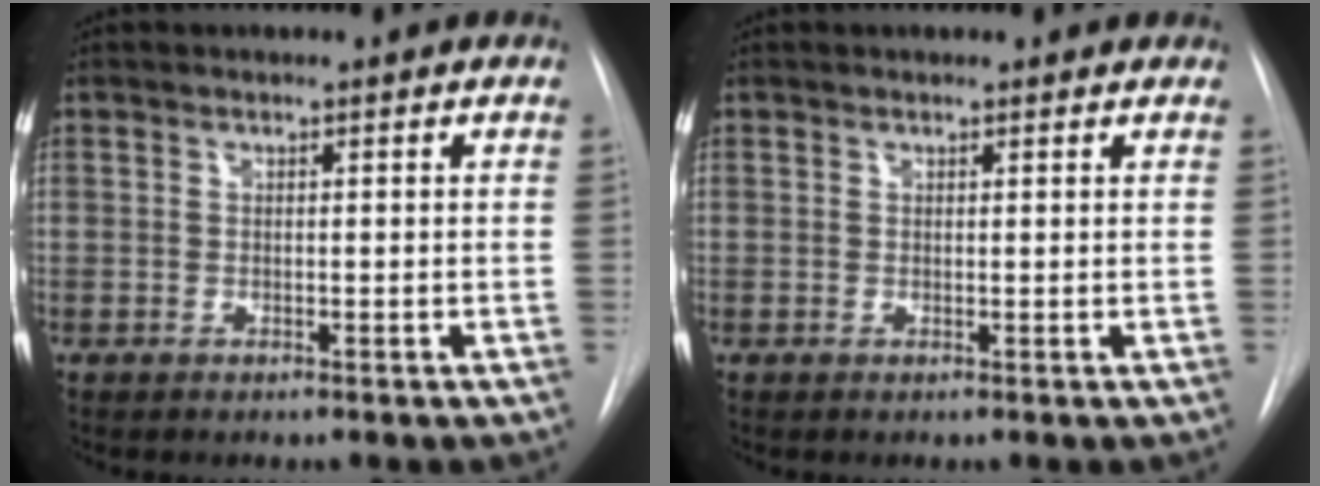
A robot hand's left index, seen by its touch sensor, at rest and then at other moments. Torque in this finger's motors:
{"motor_torque": [0.86, -1.28, -0.15, -0.01]}